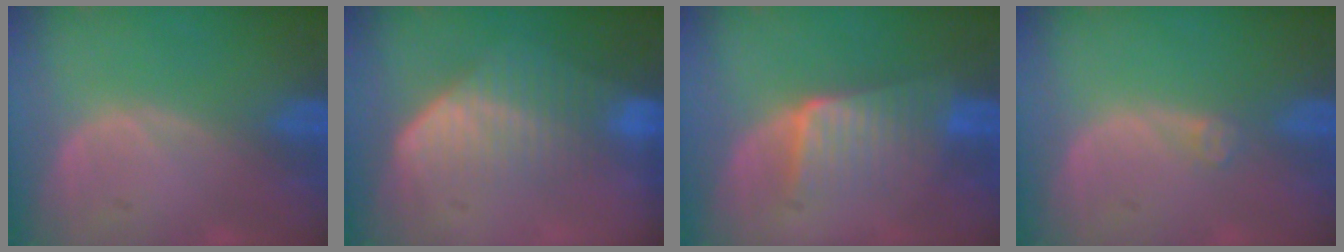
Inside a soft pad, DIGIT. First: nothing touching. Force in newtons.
{"total": 7.2, "press": 6.1, "slide": 3.8}
{"total": 6.8, "press": 6.0, "slide": 3.2}
{"total": 1.3, "press": 1.1, "slide": 0.7}